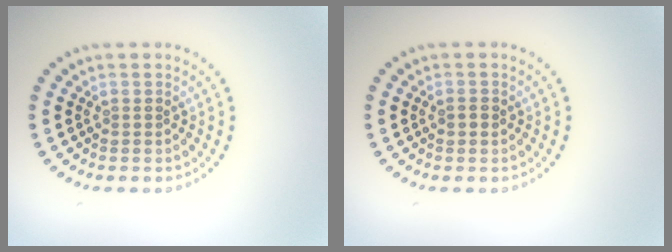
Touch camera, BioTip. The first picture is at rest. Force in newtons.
{"total": 1.0, "press": 0.9, "slide": 0.3}